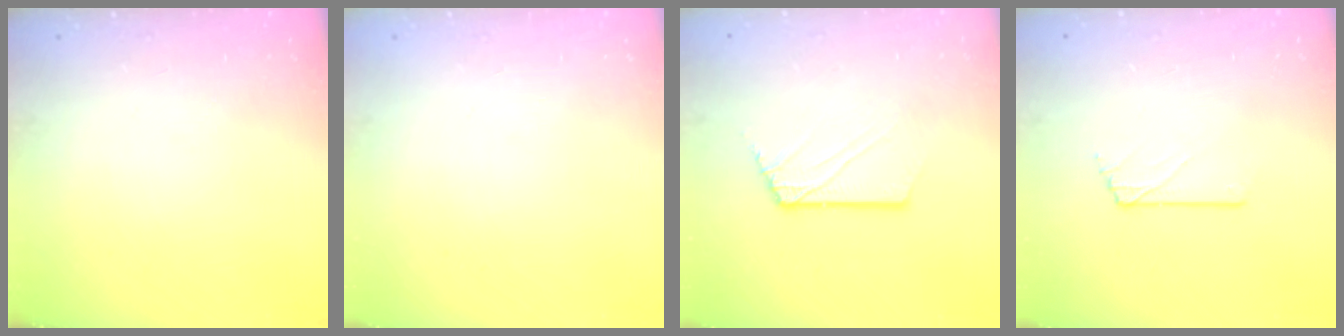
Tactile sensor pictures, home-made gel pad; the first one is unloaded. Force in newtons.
{"total": 0.0}
{"total": 2.5, "press": 2.5, "slide": 0.3}
{"total": 0.6, "press": 0.6, "slide": 0.1}